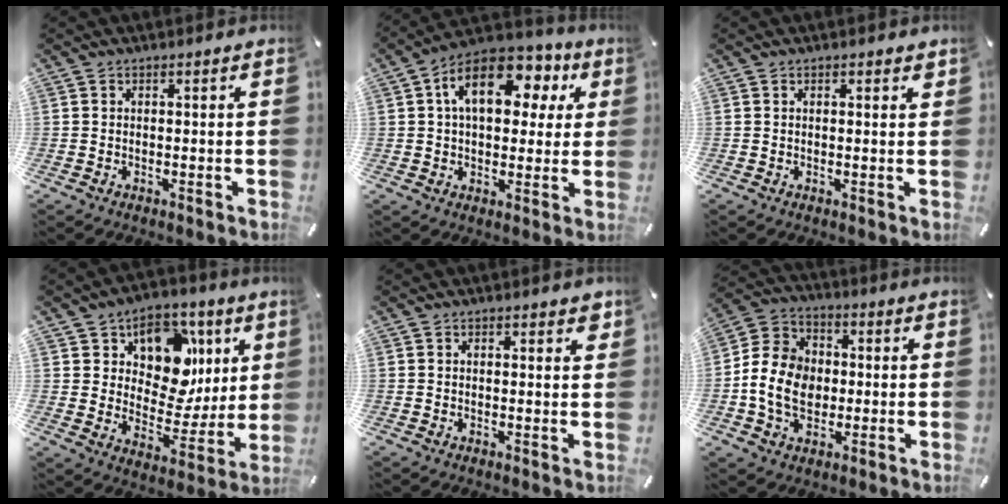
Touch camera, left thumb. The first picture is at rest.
{"total": 15.4, "force": [5.6, 9.5, 10.7], "torque": [-0.167, -0.006, 0.096]}
{"total": 0.9, "force": [0.4, 0.5, 0.6], "torque": [-0.003, -0.001, 0.006]}
{"total": 14.8, "force": [6.1, 11.2, 7.5], "torque": [-0.098, -0.042, 0.110]}
{"total": 1.8, "force": [0.9, 0.9, 1.2], "torque": [-0.009, -0.001, 0.011]}
{"total": 11.7, "force": [-1.5, 9.7, 6.2], "torque": [-0.135, 0.021, -0.027]}